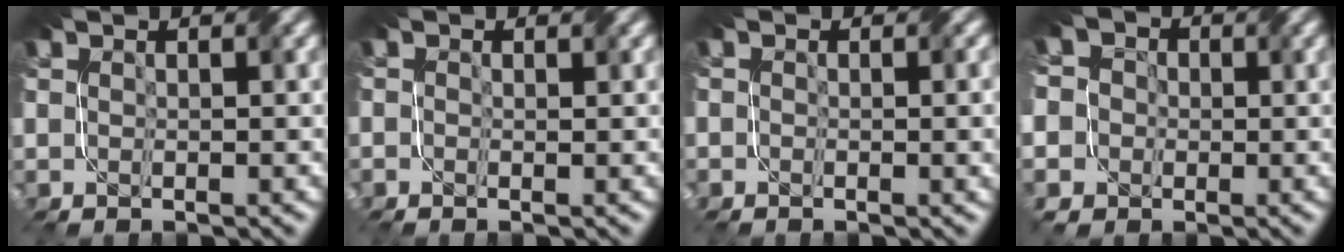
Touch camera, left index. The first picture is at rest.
{"total": 0.6, "force": [0.1, 0.4, 0.5], "torque": [-0.010, -0.005, -0.005]}
{"total": 2.8, "force": [-0.5, 1.5, 2.4], "torque": [-0.017, 0.001, -0.010]}
{"total": 8.8, "force": [-1.0, 8.2, 3.0], "torque": [-0.082, 0.010, -0.057]}